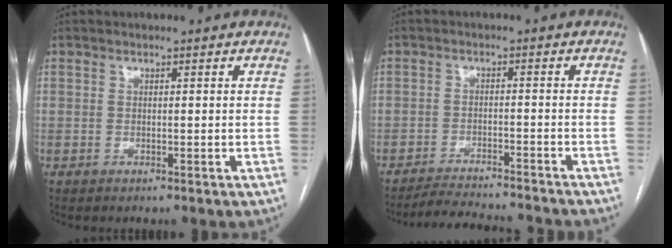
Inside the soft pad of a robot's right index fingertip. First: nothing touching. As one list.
[{"total": 9.9, "force": [-9.5, 0.8, 2.5], "torque": [-0.034, -0.005, -0.137]}]